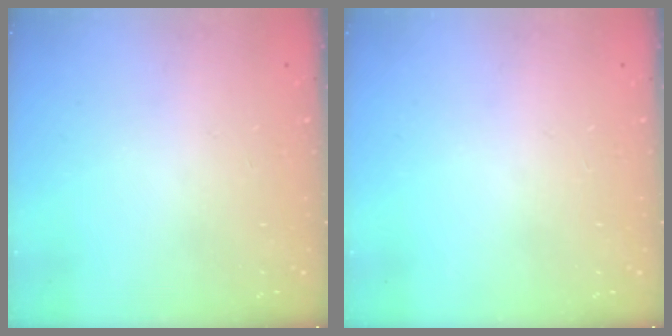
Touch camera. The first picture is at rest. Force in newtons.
{"total": 0.0}